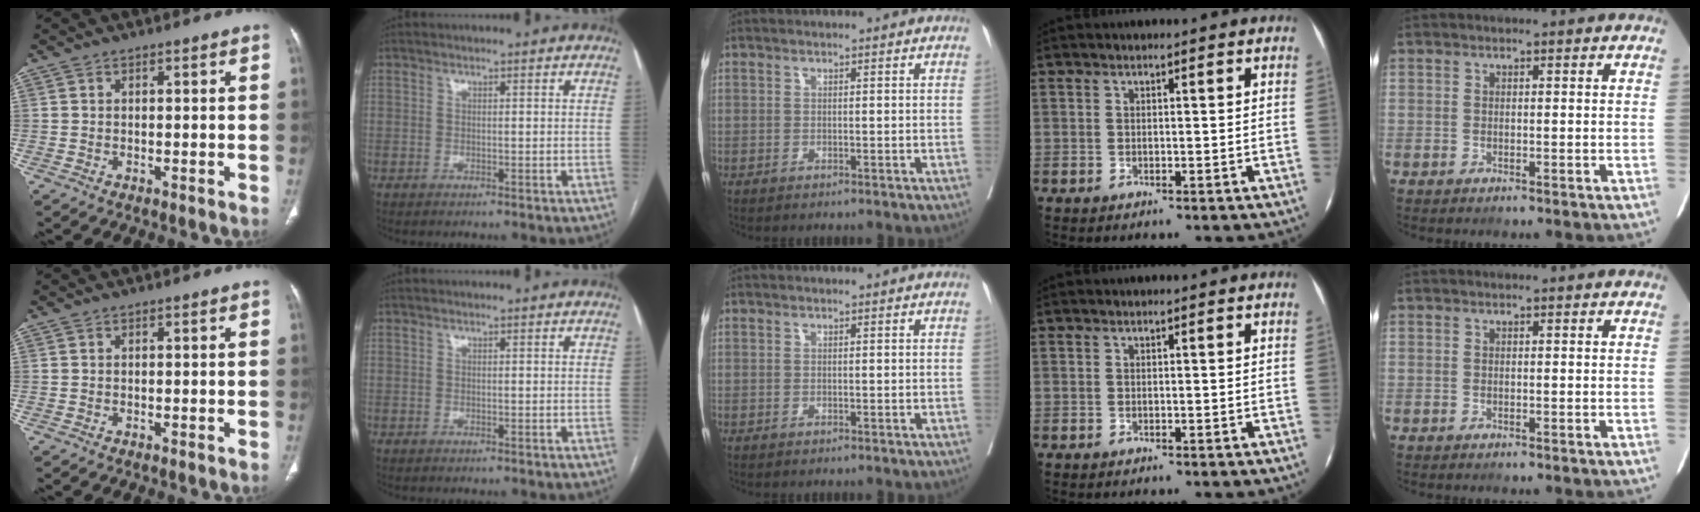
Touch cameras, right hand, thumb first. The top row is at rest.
{}